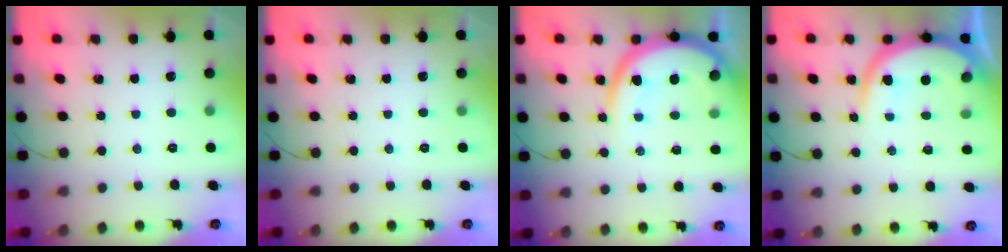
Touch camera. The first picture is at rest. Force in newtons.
{"total": 0.0}
{"total": 12.0, "press": 11.9, "slide": 1.1}
{"total": 9.6, "press": 9.6, "slide": 1.1}